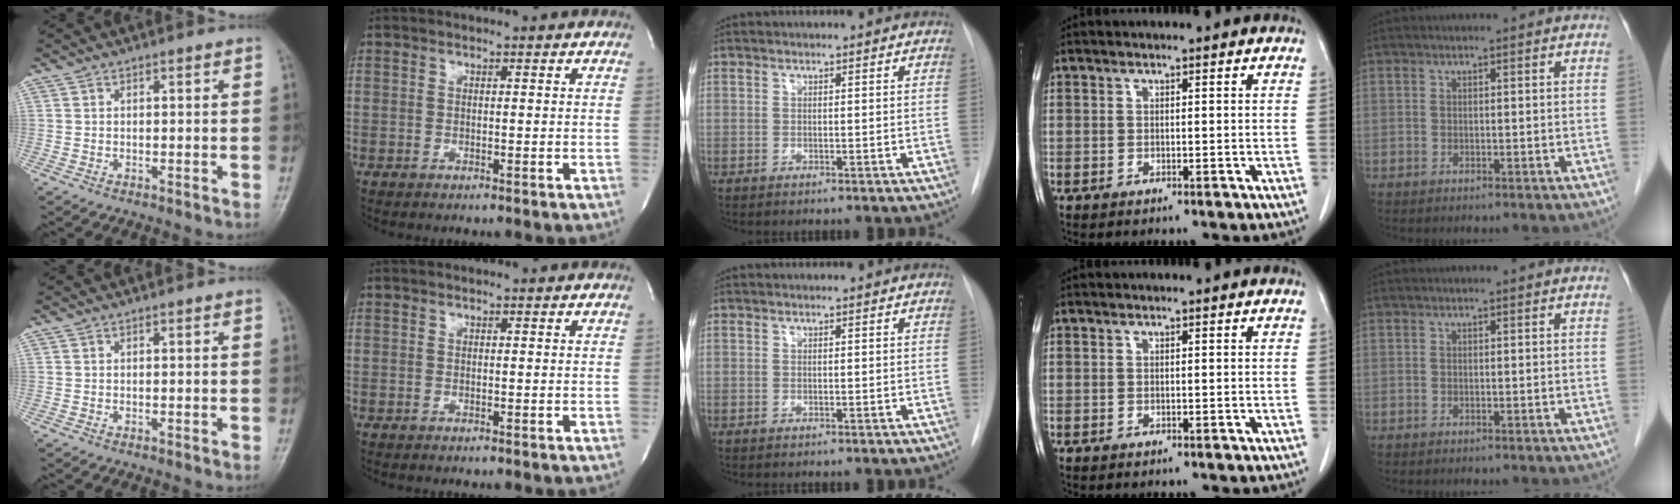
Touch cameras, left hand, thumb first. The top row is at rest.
{}